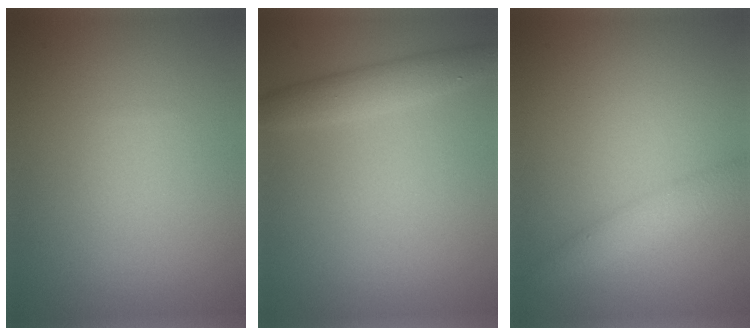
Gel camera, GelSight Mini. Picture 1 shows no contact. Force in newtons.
{"total": 2.8, "press": 2.8, "slide": 0.1}
{"total": 2.4, "press": 2.4, "slide": 0.1}